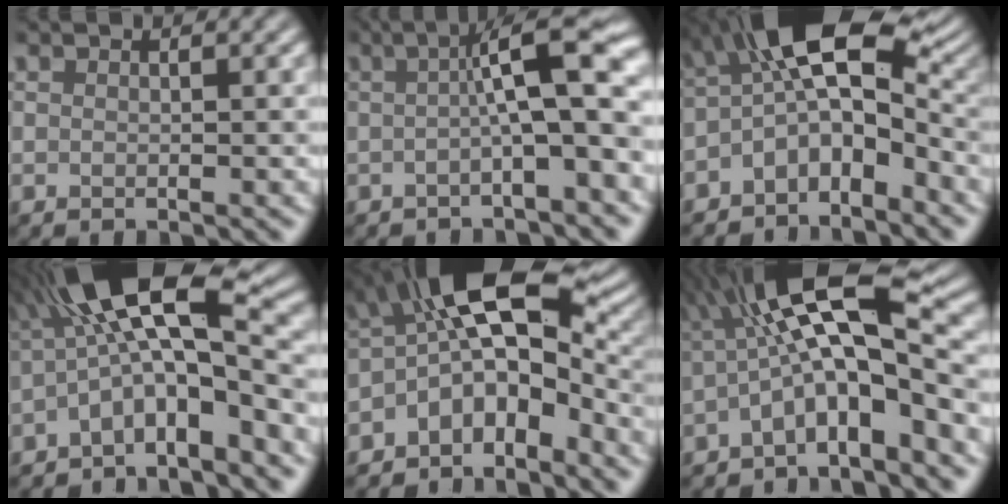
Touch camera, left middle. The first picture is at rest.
{"total": 7.2, "force": [-0.3, 1.4, 7.1], "torque": [-0.095, 0.024, -0.016]}
{"total": 8.7, "force": [-1.3, 4.6, 7.3], "torque": [-0.114, 0.017, -0.040]}
{"total": 10.6, "force": [-1.8, 3.3, 9.9], "torque": [-0.157, 0.031, -0.045]}
{"total": 9.6, "force": [-1.4, 5.3, 7.9], "torque": [-0.114, 0.014, -0.040]}
{"total": 10.1, "force": [-1.5, 2.7, 9.6], "torque": [-0.154, 0.029, -0.042]}